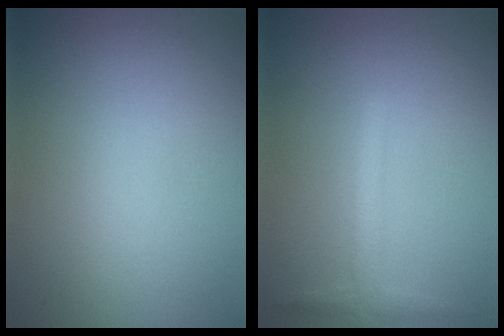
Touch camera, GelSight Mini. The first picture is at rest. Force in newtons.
{"total": 2.0, "press": 2.0, "slide": 0.1}